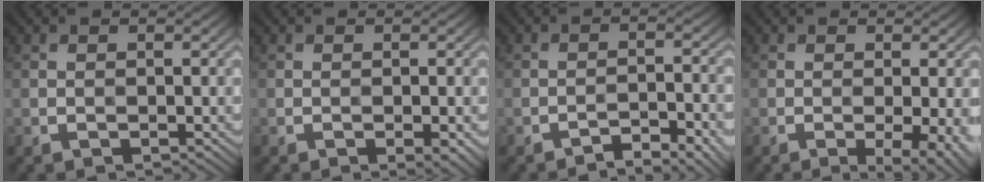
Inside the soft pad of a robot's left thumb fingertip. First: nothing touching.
{"total": 1.9, "force": [-0.7, 0.3, 1.7], "torque": [-0.027, 0.000, -0.011]}
{"total": 5.8, "force": [-4.3, 1.1, 3.7], "torque": [-0.056, 0.014, -0.066]}
{"total": 4.1, "force": [-1.1, 0.9, 3.8], "torque": [-0.057, -0.006, -0.013]}